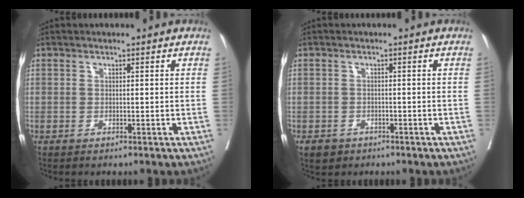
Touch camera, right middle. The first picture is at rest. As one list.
[{"total": 2.0, "force": [-1.1, 1.6, 0.4], "torque": [-0.011, 0.002, -0.015]}]